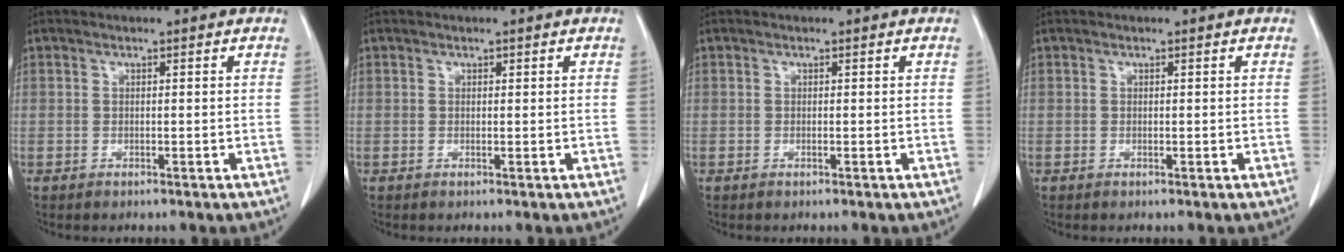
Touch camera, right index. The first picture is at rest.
{"total": 0.0}
{"total": 0.0}
{"total": 0.0}